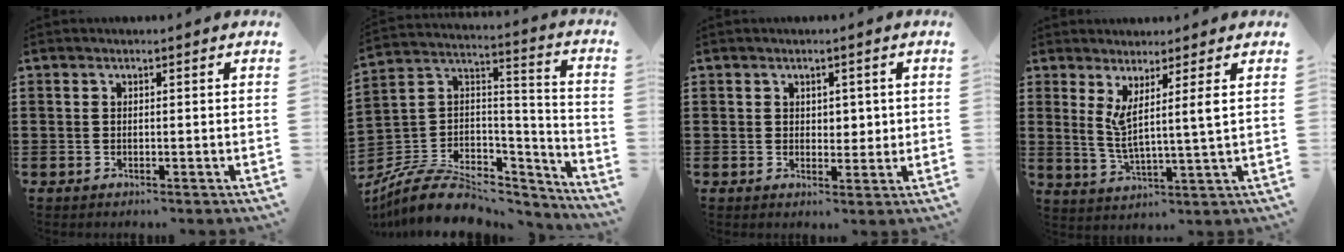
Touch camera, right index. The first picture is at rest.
{"total": 9.2, "force": [-6.3, 5.4, 4.1], "torque": [-0.088, 0.018, -0.115]}
{"total": 2.3, "force": [0.9, 1.8, 1.0], "torque": [-0.009, 0.005, 0.011]}
{"total": 5.3, "force": [2.5, -0.3, 4.7], "torque": [-0.099, -0.007, 0.042]}